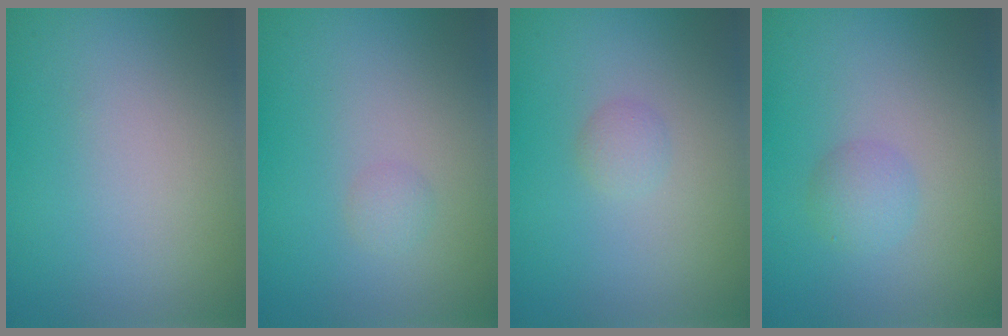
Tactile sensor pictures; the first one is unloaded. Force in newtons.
{"total": 0.8, "press": 0.8, "slide": 0.1}
{"total": 1.0, "press": 1.0, "slide": 0.0}
{"total": 1.7, "press": 1.7, "slide": 0.0}